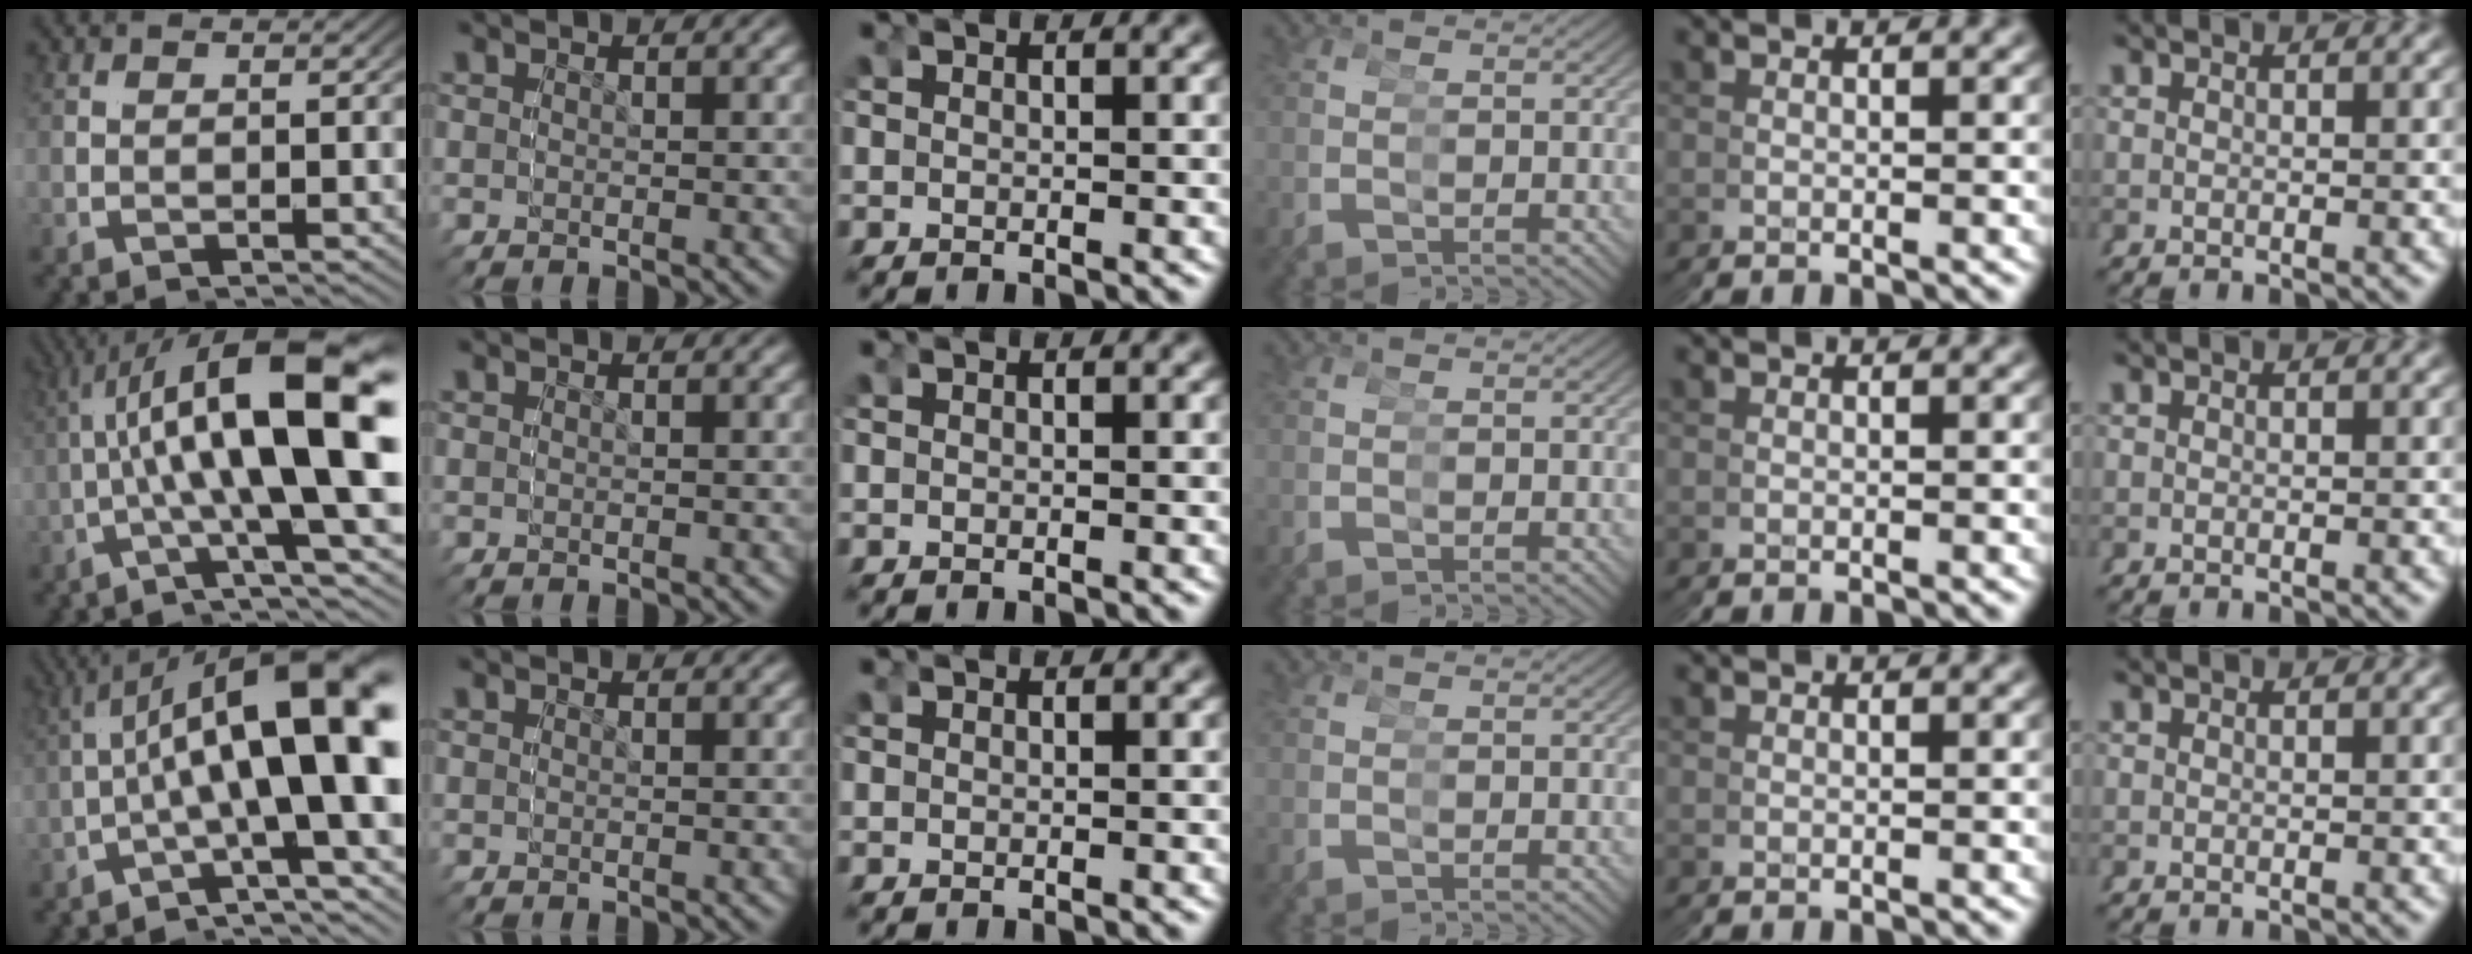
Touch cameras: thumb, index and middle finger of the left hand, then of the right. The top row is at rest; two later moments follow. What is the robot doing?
{"motion": "grasp_and_lifting", "object": "cubes"}